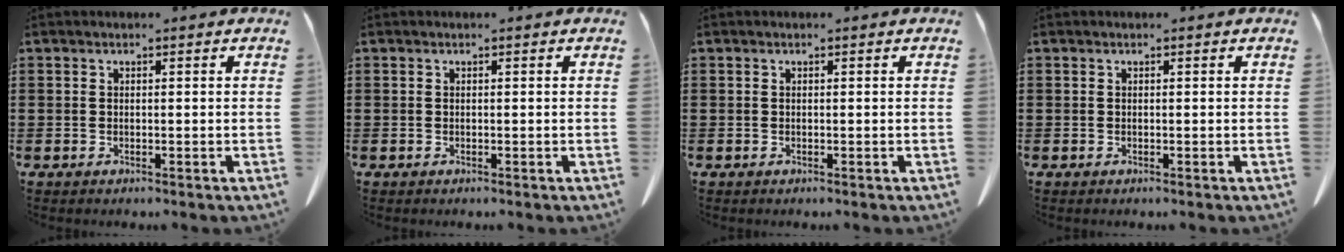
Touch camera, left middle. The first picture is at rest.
{"total": 0.0}
{"total": 0.0}
{"total": 0.0}